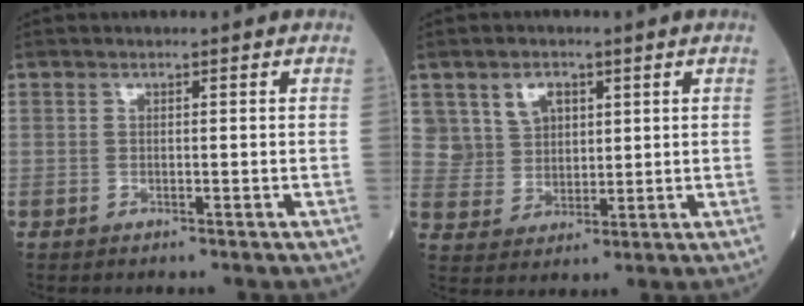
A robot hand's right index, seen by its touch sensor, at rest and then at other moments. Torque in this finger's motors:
{"motor_torque": [0.12, 0.14, 0.04, 0.03]}